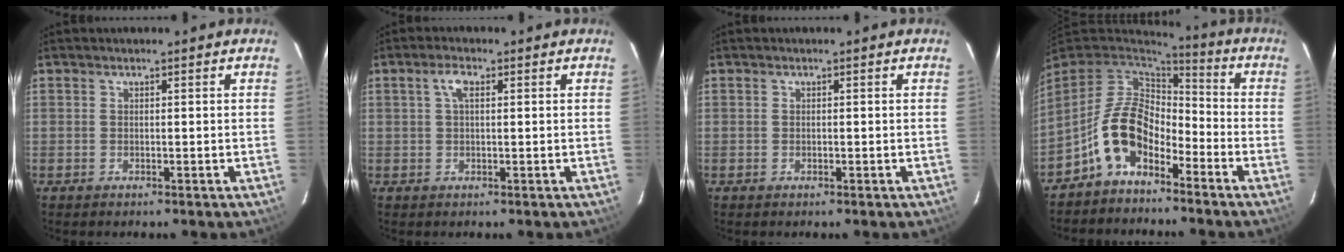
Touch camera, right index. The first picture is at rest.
{"total": 2.6, "force": [0.8, 1.0, 2.3], "torque": [-0.048, 0.009, 0.015]}
{"total": 0.0}
{"total": 10.9, "force": [-6.0, 6.2, 6.7], "torque": [-0.139, 0.019, -0.117]}